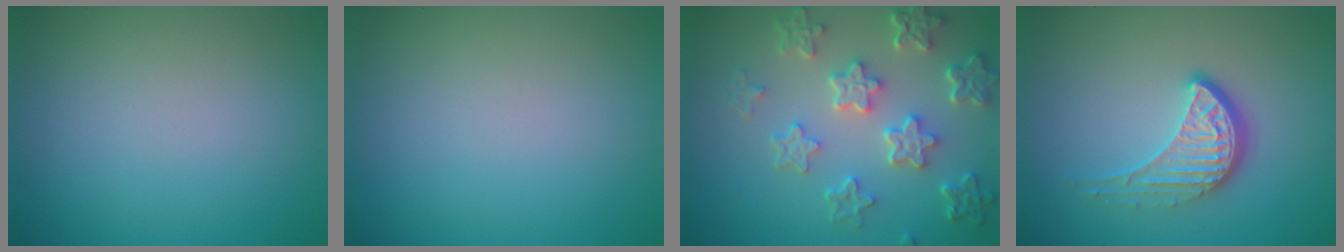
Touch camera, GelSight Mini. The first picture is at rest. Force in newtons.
{"total": 0.0}
{"total": 5.8, "press": 4.5, "slide": 3.6}
{"total": 4.0, "press": 2.9, "slide": 2.7}